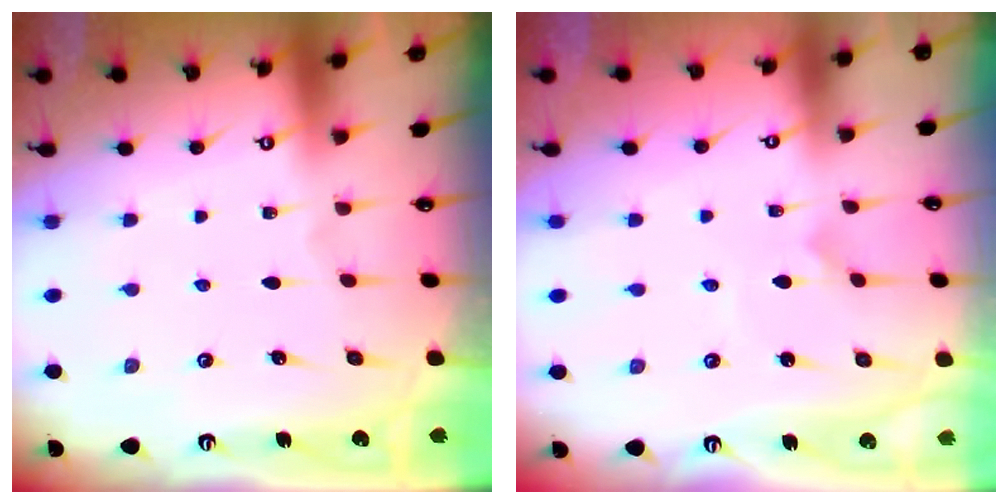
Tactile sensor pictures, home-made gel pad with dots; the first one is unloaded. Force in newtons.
{"total": 1.3, "press": 1.3, "slide": 0.2}